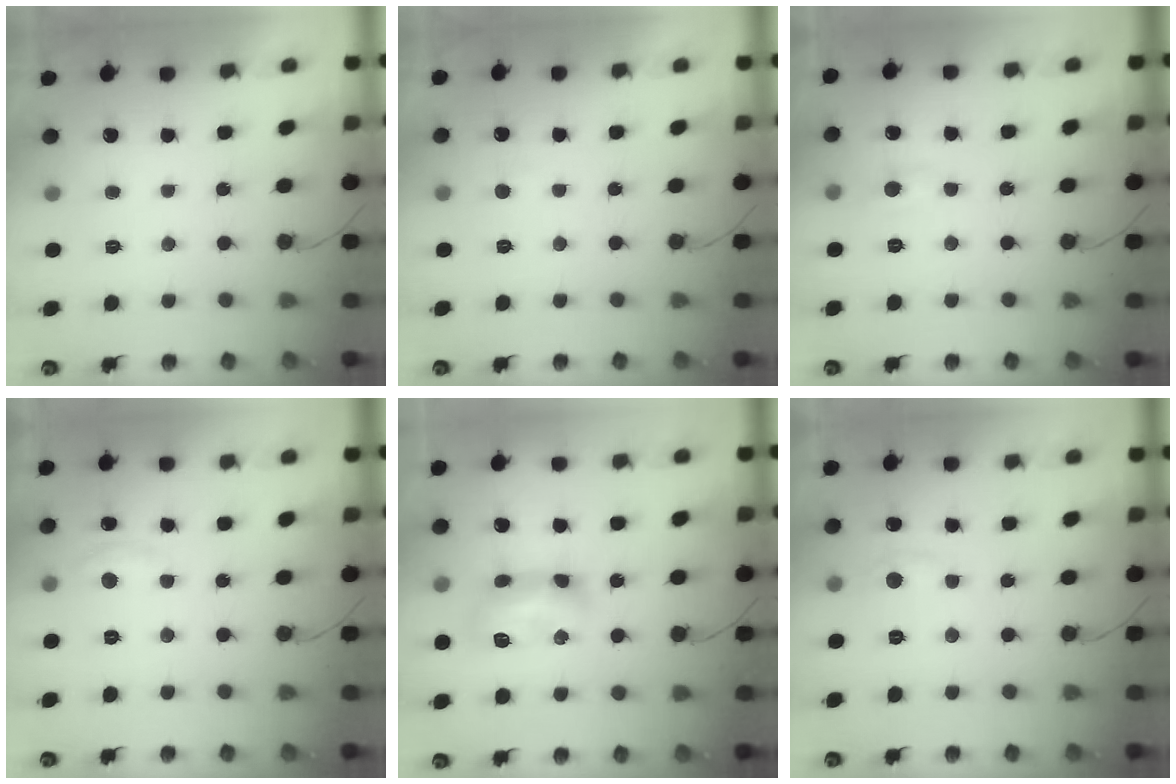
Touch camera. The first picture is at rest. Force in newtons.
{"total": 3.1, "press": 3.1, "slide": 0.3}
{"total": 5.5, "press": 5.4, "slide": 0.8}
{"total": 4.1, "press": 4.0, "slide": 0.6}
{"total": 10.5, "press": 10.5, "slide": 1.3}
{"total": 5.9, "press": 5.8, "slide": 0.9}